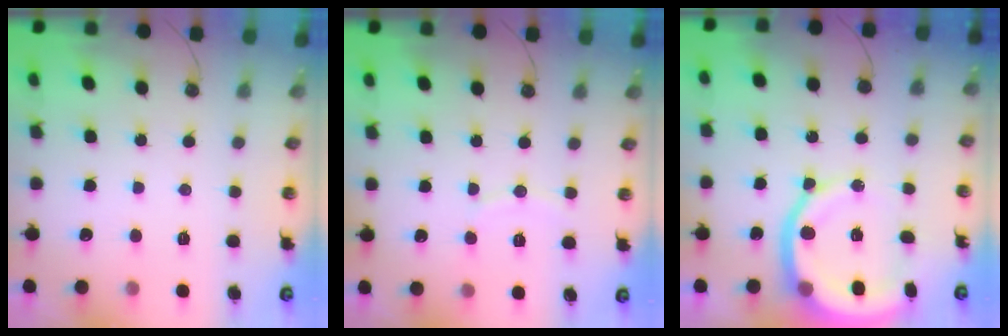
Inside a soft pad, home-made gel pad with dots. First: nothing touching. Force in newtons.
{"total": 5.4, "press": 5.4, "slide": 0.7}
{"total": 13.2, "press": 13.0, "slide": 2.3}